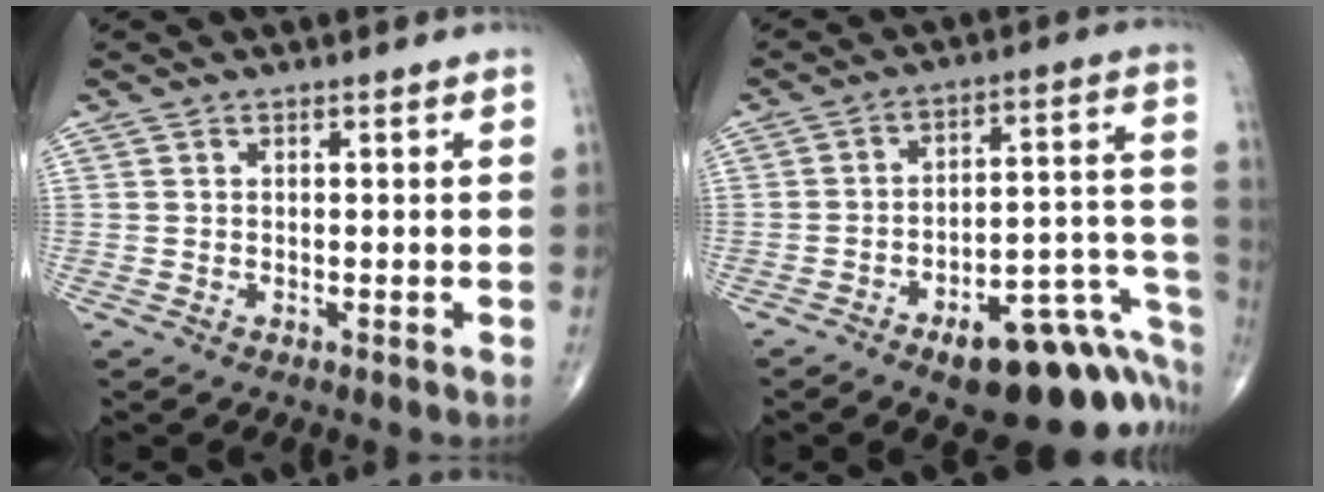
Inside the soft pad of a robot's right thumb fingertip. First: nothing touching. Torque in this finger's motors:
{"motor_torque": [1.93, 0.81, 0.09, -0.46, 0.22]}